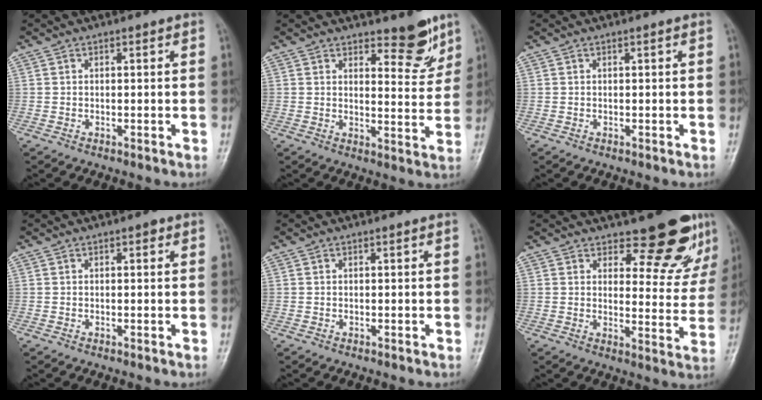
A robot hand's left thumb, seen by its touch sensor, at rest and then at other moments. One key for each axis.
{"total": 6.9, "fx": 5.1, "fy": 2.7, "fz": 3.8, "tx": -0.021, "ty": -0.040, "tz": 0.070}
{"total": 0.0}
{"total": 0.8, "fx": 0.4, "fy": 0.5, "fz": 0.6, "tx": -0.003, "ty": 0.001, "tz": 0.001}
{"total": 0.0}
{"total": 10.7, "fx": 8.6, "fy": 4.1, "fz": 5.0, "tx": -0.030, "ty": -0.077, "tz": 0.107}